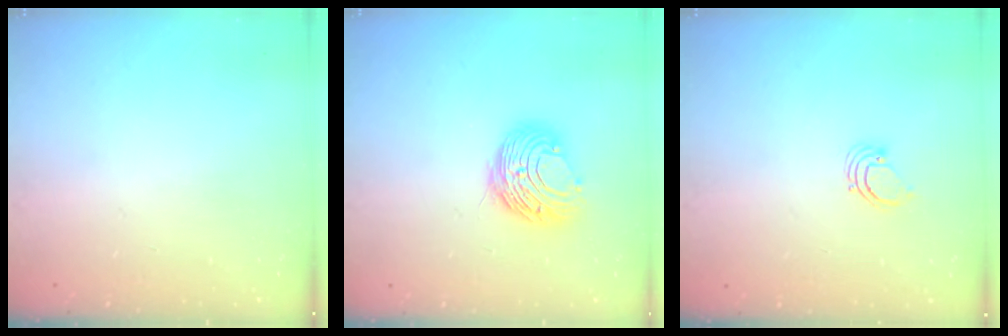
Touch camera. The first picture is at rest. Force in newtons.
{"total": 10.6, "press": 10.6, "slide": 0.5}
{"total": 2.2, "press": 2.2, "slide": 0.2}